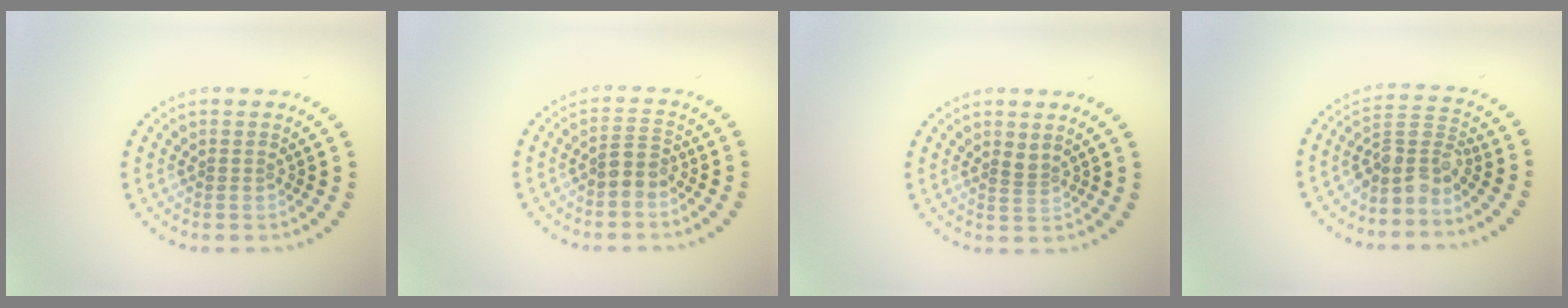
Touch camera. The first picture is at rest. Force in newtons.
{"total": 1.8, "press": 1.6, "slide": 1.0}
{"total": 0.8, "press": 0.4, "slide": 0.7}
{"total": 3.6, "press": 2.8, "slide": 2.3}